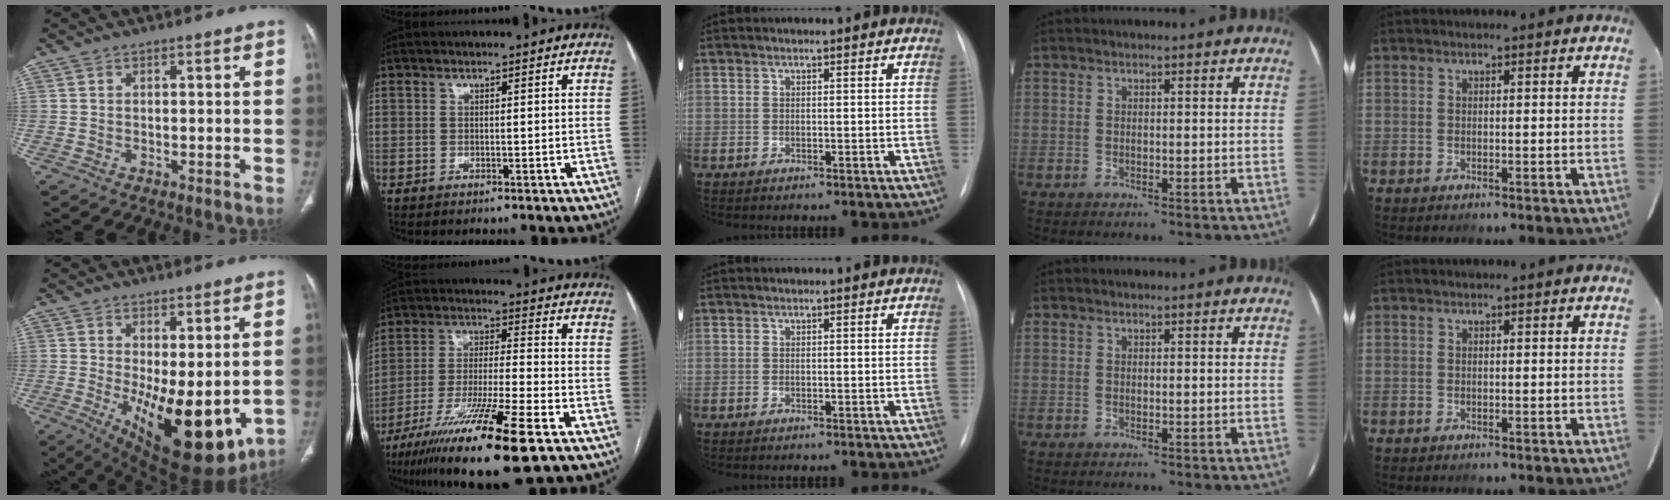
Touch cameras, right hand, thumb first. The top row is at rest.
{"thumb": {"total": 16.4, "force": [-2.2, 6.7, 14.8], "torque": [-0.216, -0.038, -0.009]}, "index": {"total": 18.1, "force": [-10.9, 0.6, 14.4], "torque": [-0.253, -0.047, -0.191]}}